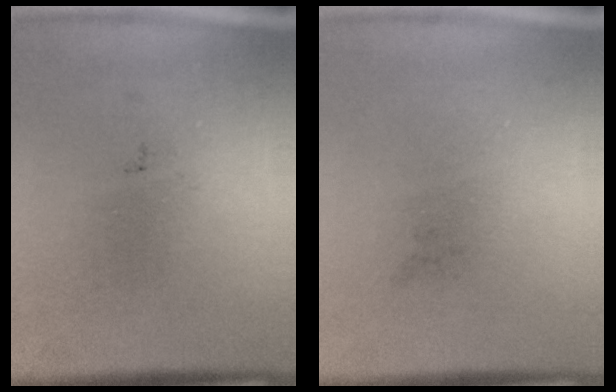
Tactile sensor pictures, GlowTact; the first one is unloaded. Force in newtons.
{"total": 0.0}